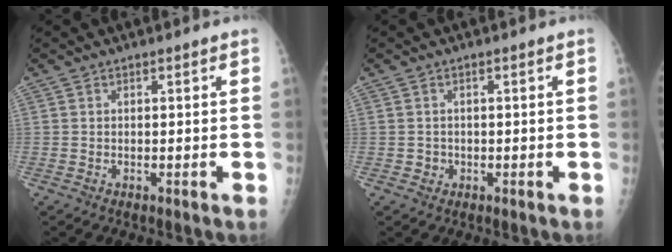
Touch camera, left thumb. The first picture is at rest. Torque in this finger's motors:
{"motor_torque": [0.02, 0.21, -0.08, -0.14, 0.00]}